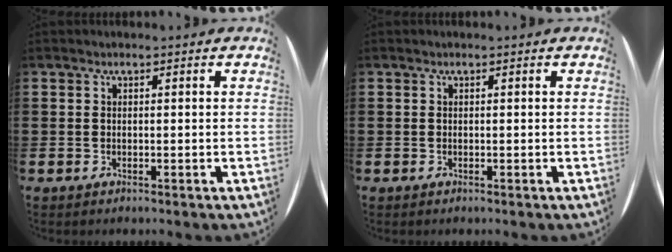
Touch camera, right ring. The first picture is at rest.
{"total": 0.0}